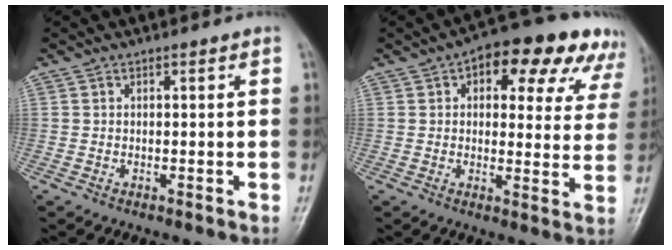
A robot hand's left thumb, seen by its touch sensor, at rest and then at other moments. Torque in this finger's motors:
{"motor_torque": [0.33, 0.42, 0.25, -0.01, 0.21]}